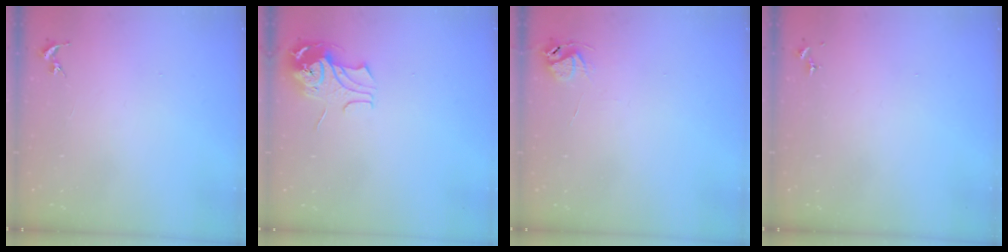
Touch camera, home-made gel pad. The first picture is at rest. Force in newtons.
{"total": 10.2, "press": 10.1, "slide": 1.0}
{"total": 5.8, "press": 5.7, "slide": 0.6}
{"total": 0.0}